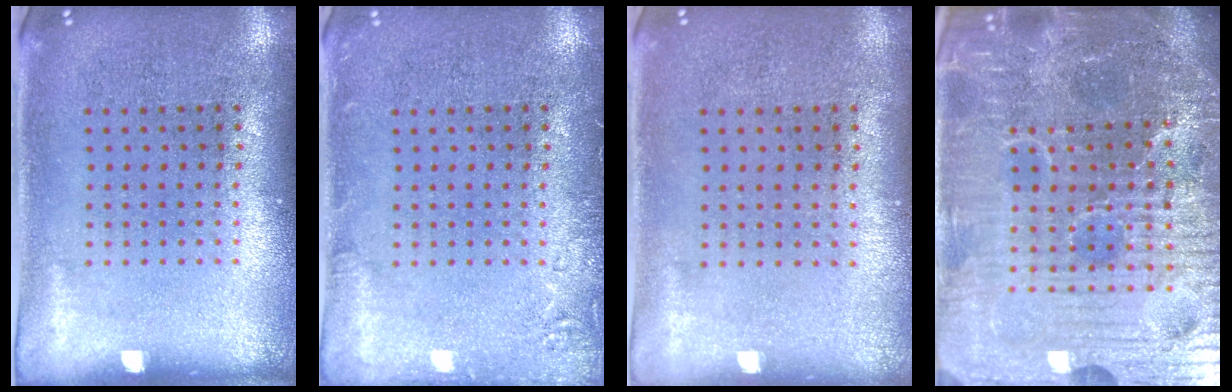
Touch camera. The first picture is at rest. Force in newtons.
{"total": 1.8, "press": 1.7, "slide": 0.4}
{"total": 0.0}
{"total": 7.2, "press": 6.5, "slide": 3.2}